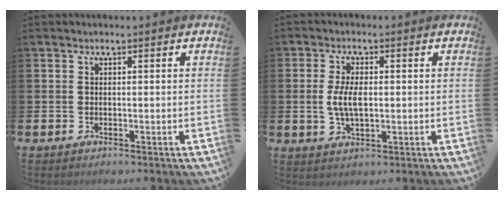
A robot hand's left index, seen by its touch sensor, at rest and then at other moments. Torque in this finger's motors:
{"motor_torque": [1.14, 0.20, 0.23, 0.21]}